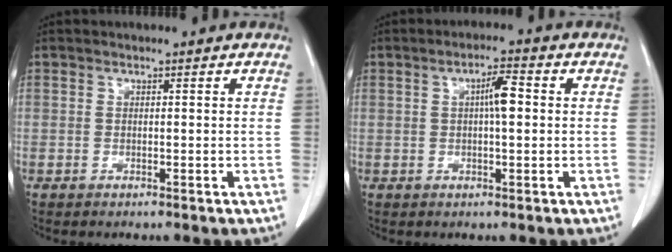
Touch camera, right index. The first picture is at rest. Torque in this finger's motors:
{"motor_torque": [0.07, 0.05, 0.12, 0.05]}